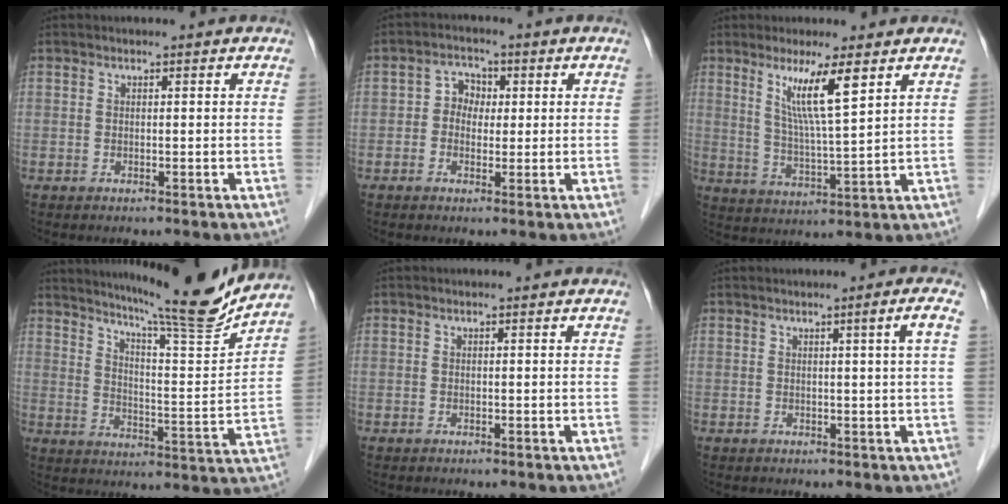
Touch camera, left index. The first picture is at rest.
{"total": 3.5, "force": [0.3, 3.0, 1.9], "torque": [-0.028, 0.014, 0.000]}
{"total": 7.7, "force": [4.0, -0.6, 6.6], "torque": [-0.124, -0.012, 0.076]}
{"total": 16.7, "force": [15.1, -0.7, 7.1], "torque": [-0.116, -0.034, 0.217]}
{"total": 0.0}
{"total": 2.3, "force": [0.6, -1.0, 2.0], "torque": [-0.032, -0.006, 0.015]}